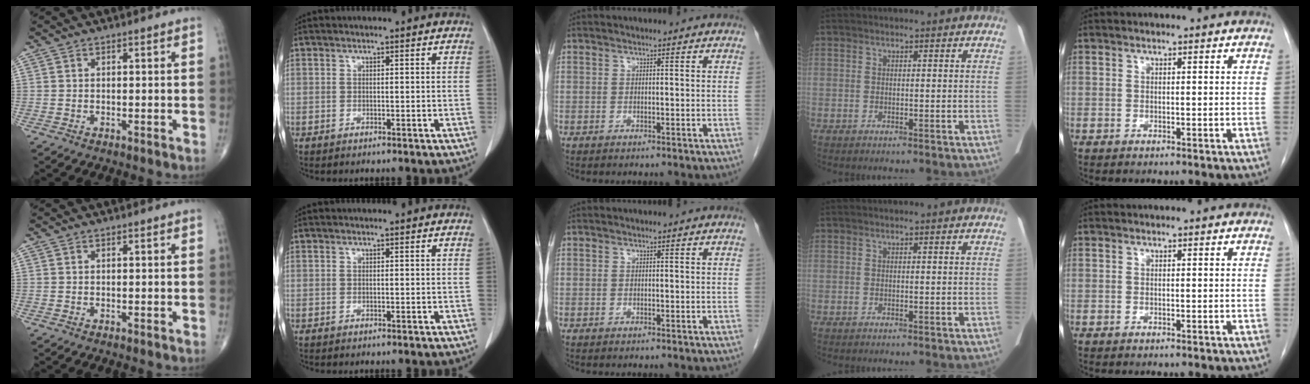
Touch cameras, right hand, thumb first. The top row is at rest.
{}